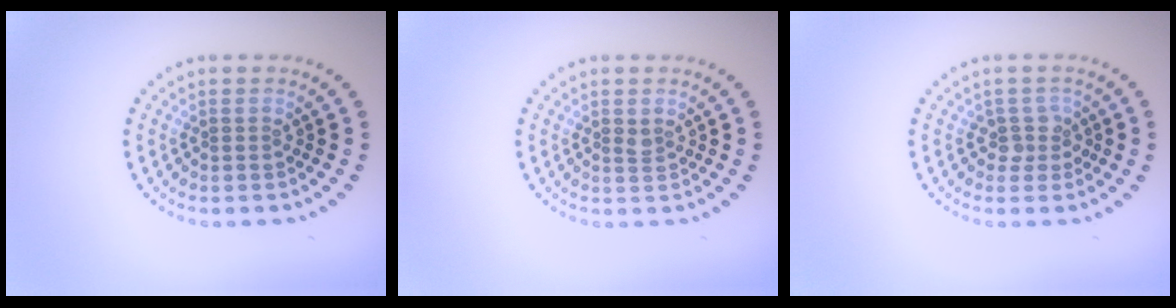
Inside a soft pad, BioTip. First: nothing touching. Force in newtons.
{"total": 0.7, "press": 0.6, "slide": 0.5}
{"total": 1.8, "press": 1.3, "slide": 1.2}